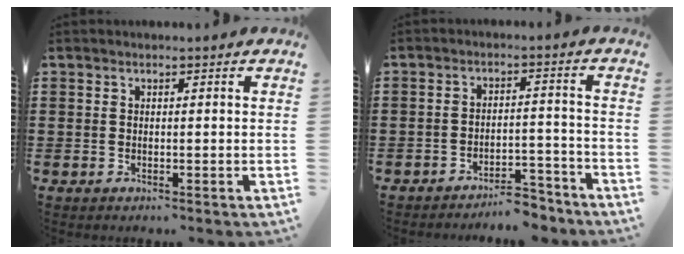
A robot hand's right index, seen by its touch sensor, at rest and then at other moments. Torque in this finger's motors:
{"motor_torque": [0.08, -0.24, 0.10, -0.01]}